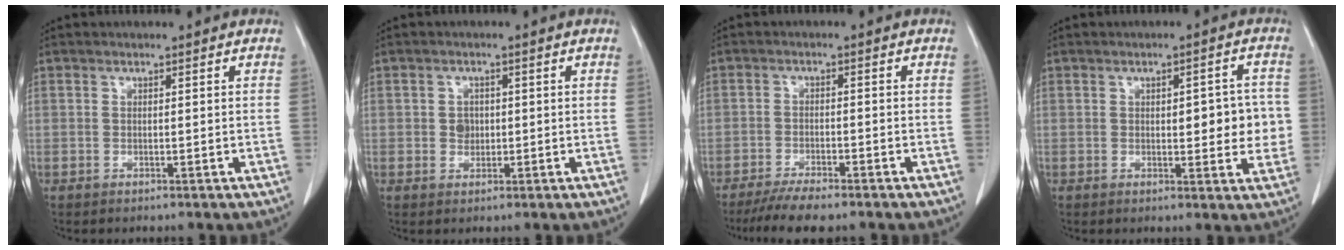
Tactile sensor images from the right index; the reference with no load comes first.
{"total": 1.9, "force": [0.1, 1.7, 0.9], "torque": [-0.009, 0.005, 0.006]}
{"total": 6.0, "force": [-5.0, 0.7, 3.3], "torque": [-0.054, -0.014, -0.086]}
{"total": 6.9, "force": [0.1, 2.6, 6.4], "torque": [-0.071, 0.006, 0.004]}